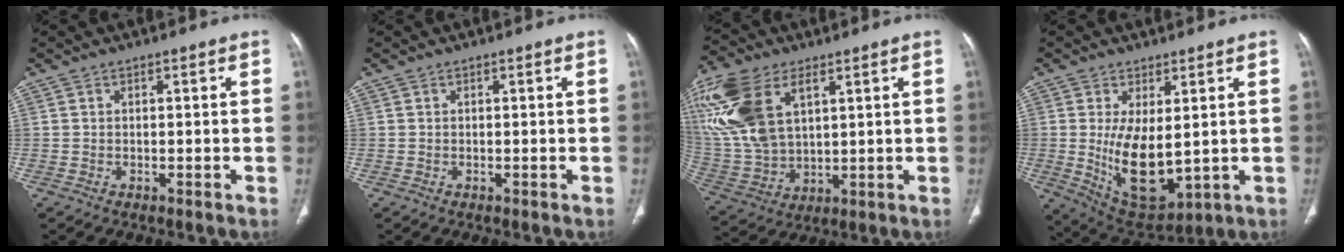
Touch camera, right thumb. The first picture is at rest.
{"total": 0.0}
{"total": 20.2, "force": [7.9, 11.5, 14.6], "torque": [-0.330, -0.015, 0.161]}
{"total": 12.0, "force": [0.3, 5.7, 10.6], "torque": [-0.170, -0.029, 0.030]}